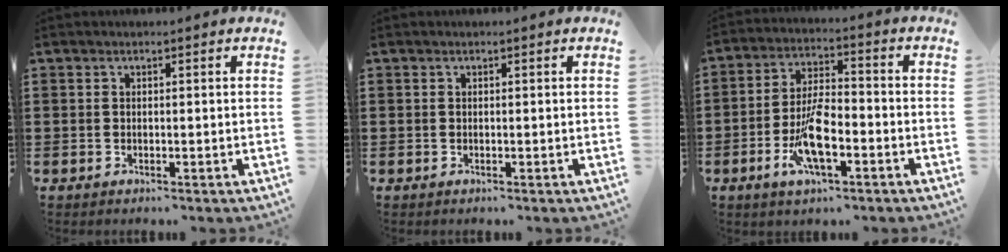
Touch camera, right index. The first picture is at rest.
{"total": 0.0}
{"total": 9.0, "force": [-3.5, 3.2, 7.6], "torque": [-0.161, -0.005, -0.065]}